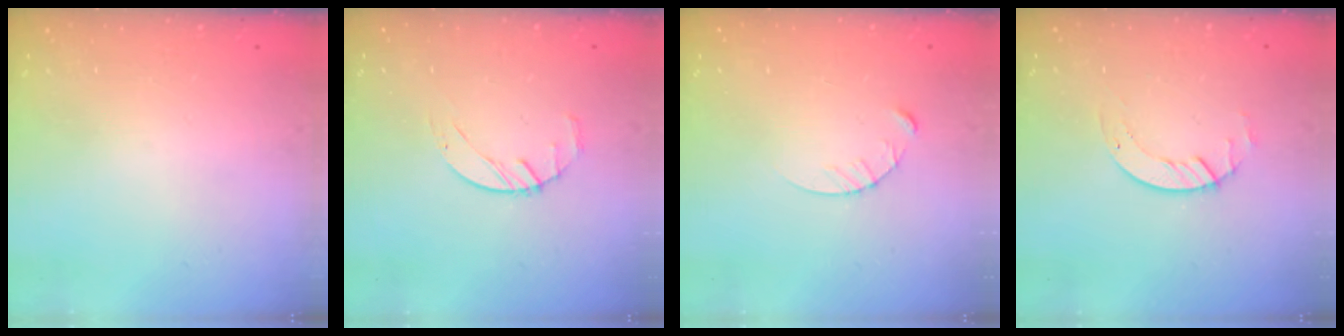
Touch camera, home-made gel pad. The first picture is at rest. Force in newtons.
{"total": 2.5, "press": 2.5, "slide": 0.4}
{"total": 3.4, "press": 3.4, "slide": 0.4}
{"total": 2.6, "press": 2.6, "slide": 0.3}